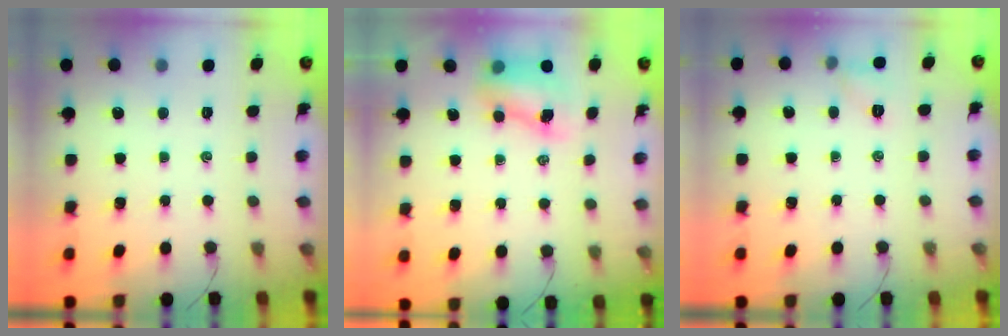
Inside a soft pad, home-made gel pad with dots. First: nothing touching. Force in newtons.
{"total": 7.9, "press": 7.7, "slide": 1.5}
{"total": 5.6, "press": 5.5, "slide": 1.3}